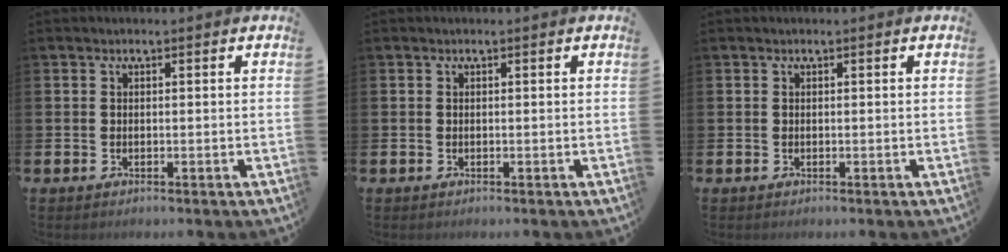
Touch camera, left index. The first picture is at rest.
{"total": 0.0}
{"total": 0.0}